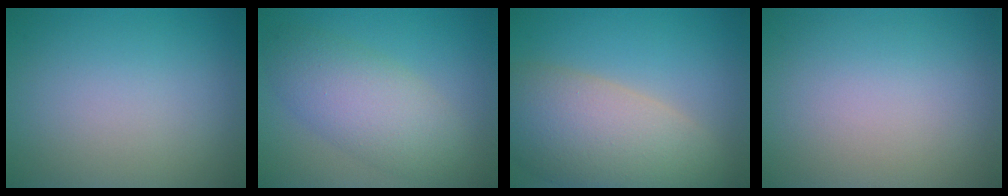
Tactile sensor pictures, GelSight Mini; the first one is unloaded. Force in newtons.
{"total": 5.7, "press": 5.7, "slide": 0.1}
{"total": 9.7, "press": 9.6, "slide": 0.9}
{"total": 0.0}